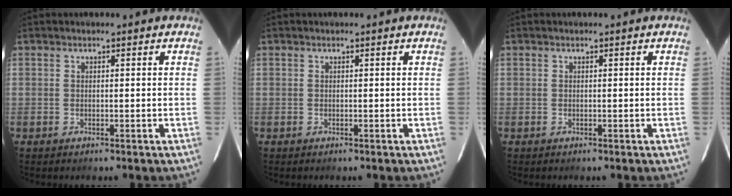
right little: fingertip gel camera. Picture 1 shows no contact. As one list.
[{"total": 0.0}, {"total": 0.0}]